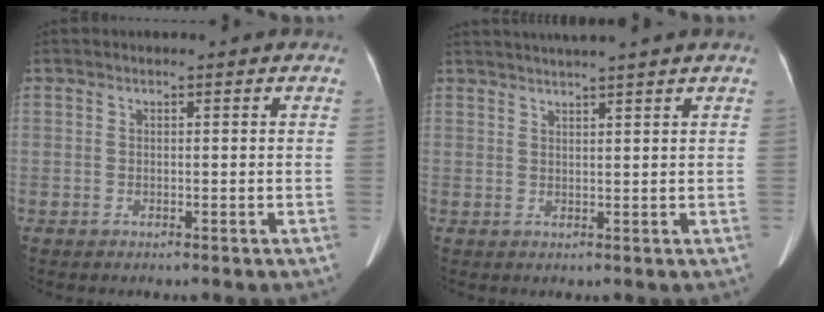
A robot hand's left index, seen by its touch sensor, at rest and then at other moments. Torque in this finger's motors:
{"motor_torque": [0.12, -2.02, 0.29, 0.12]}